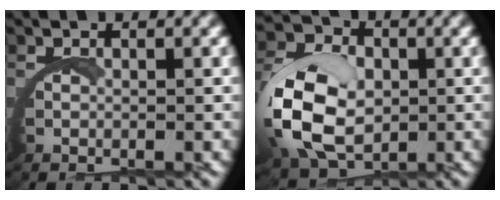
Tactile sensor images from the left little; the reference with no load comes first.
{"total": 7.8, "force": [0.2, 5.5, 5.5], "torque": [-0.143, -0.014, 0.010]}